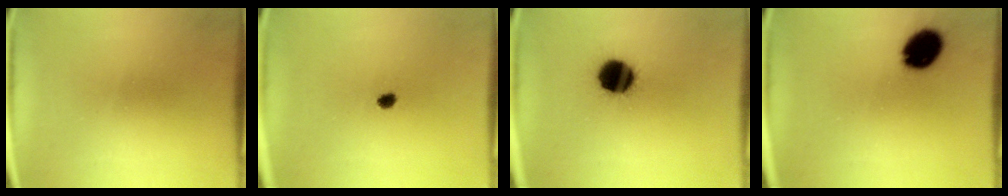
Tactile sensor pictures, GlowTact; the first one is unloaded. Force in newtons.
{"total": 1.8}
{"total": 12.1}
{"total": 10.5}